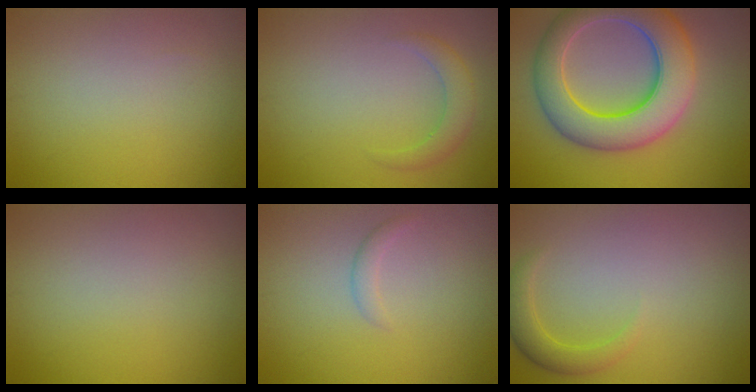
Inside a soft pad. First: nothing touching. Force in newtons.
{"total": 2.2, "press": 2.2, "slide": 0.1}
{"total": 9.5, "press": 9.5, "slide": 0.3}
{"total": 0.0}
{"total": 1.0, "press": 1.0, "slide": 0.1}
{"total": 2.4, "press": 2.4, "slide": 0.1}